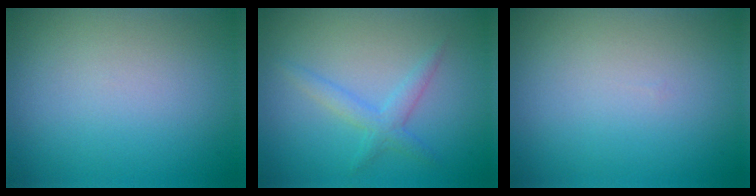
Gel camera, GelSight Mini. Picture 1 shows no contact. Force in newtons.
{"total": 2.0, "press": 2.0, "slide": 0.2}
{"total": 0.0}